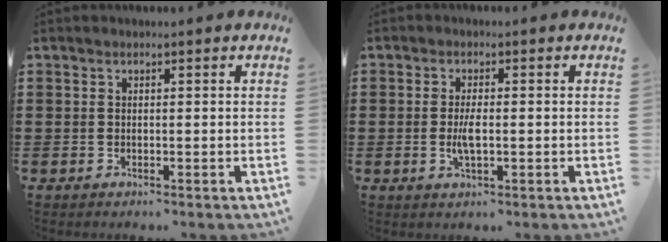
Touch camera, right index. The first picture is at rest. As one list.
[{"total": 3.5, "force": [-0.5, 1.0, 3.4], "torque": [-0.074, -0.007, -0.013]}]